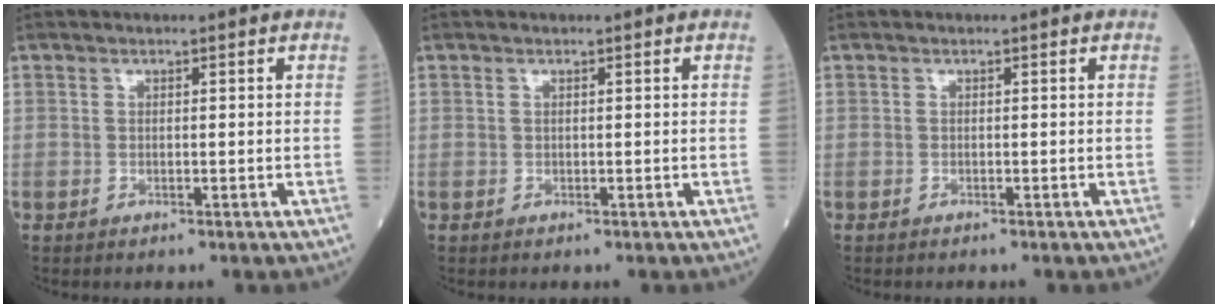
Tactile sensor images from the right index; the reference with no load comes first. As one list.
[{"total": 0.0}, {"total": 0.0}]